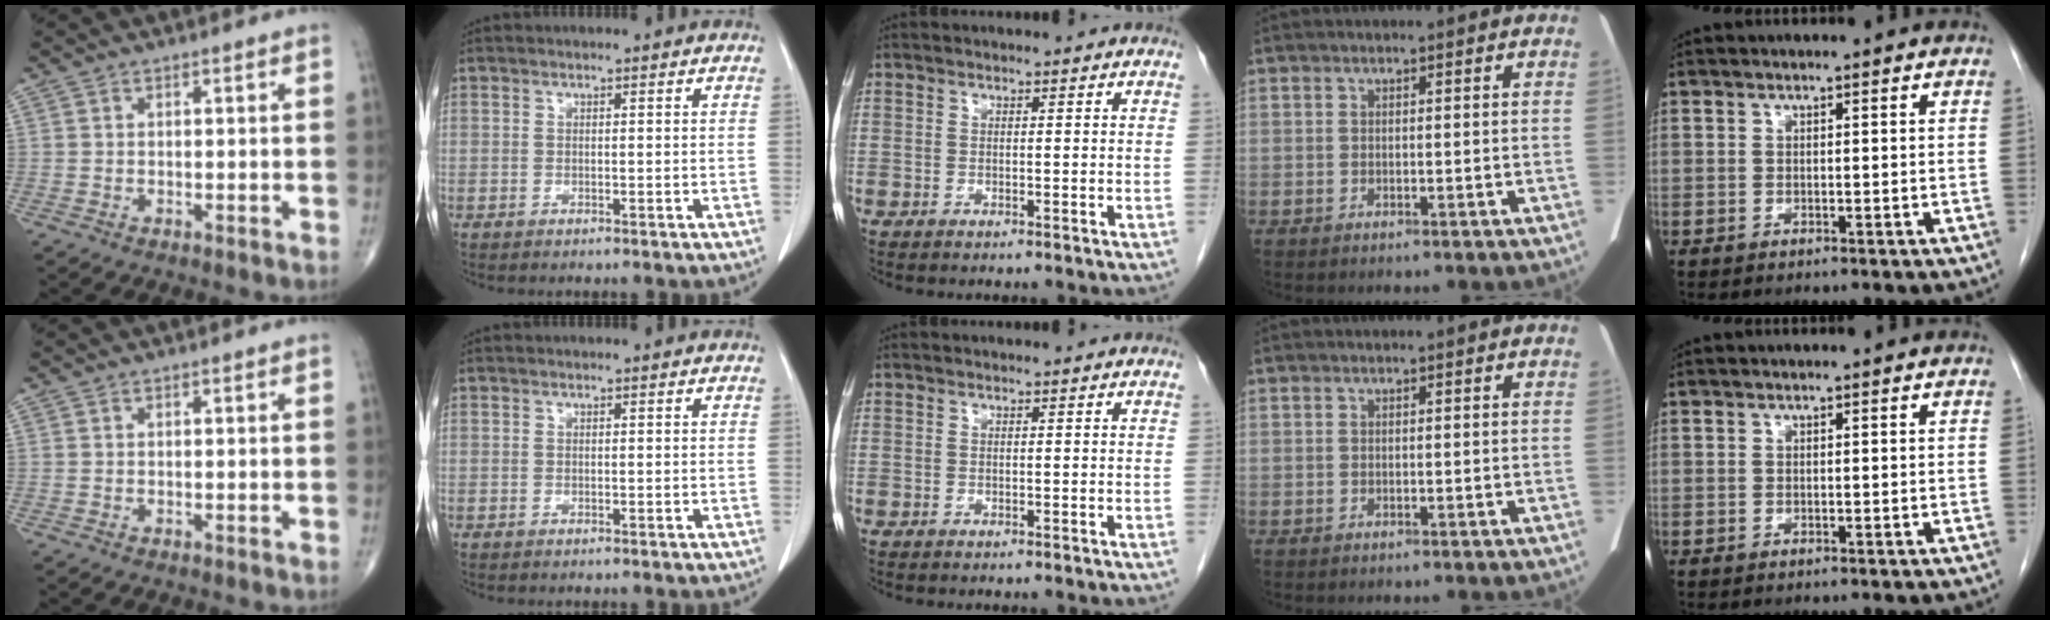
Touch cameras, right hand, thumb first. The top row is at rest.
{}